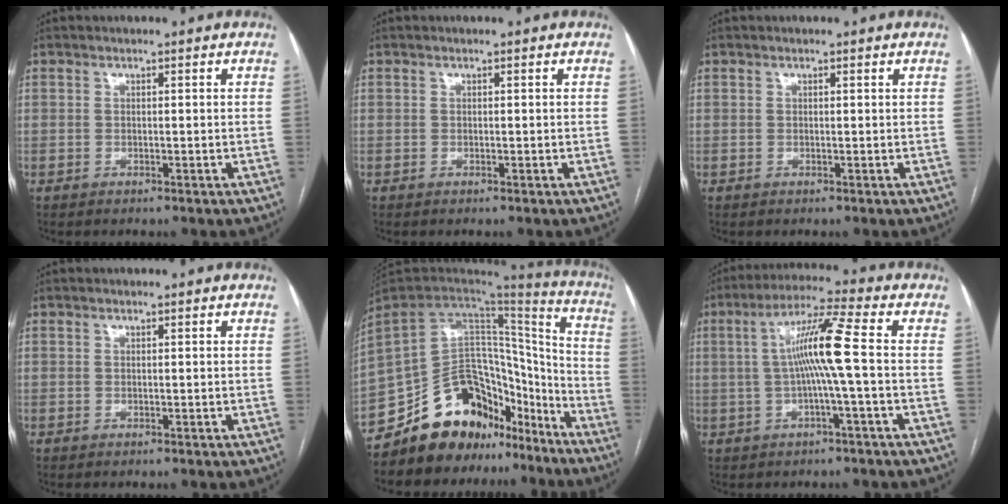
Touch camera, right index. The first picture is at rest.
{"total": 0.0}
{"total": 0.0}
{"total": 0.0}
{"total": 19.5, "force": [-14.9, 10.7, 6.6], "torque": [-0.106, 0.078, -0.237]}
{"total": 9.0, "force": [-0.1, -1.0, 8.9], "torque": [-0.166, 0.015, -0.001]}